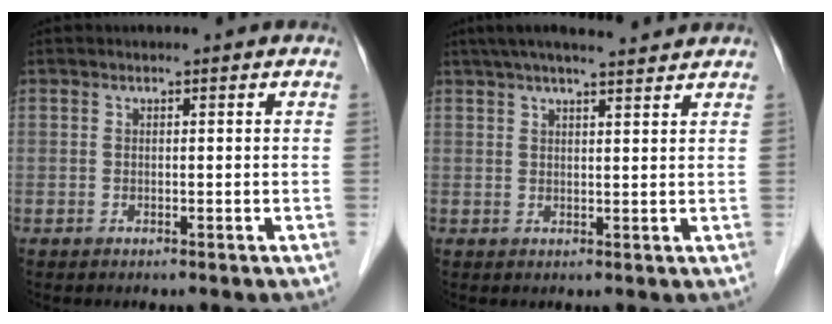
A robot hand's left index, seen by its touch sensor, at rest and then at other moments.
{"total": 10.3, "force": [9.0, 0.5, 5.0], "torque": [-0.079, 0.027, 0.122]}